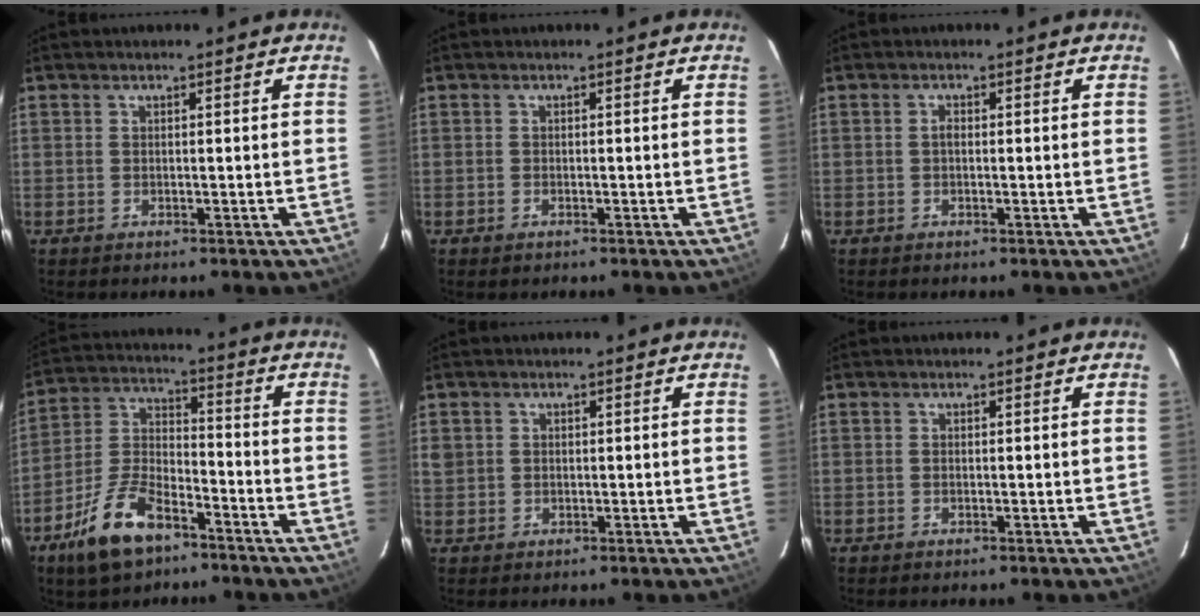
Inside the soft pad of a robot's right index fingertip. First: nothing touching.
{"total": 0.8, "force": [-0.6, 0.6, 0.2], "torque": [-0.003, -0.002, -0.010]}
{"total": 0.8, "force": [-0.1, 0.5, 0.7], "torque": [-0.010, 0.005, -0.004]}
{"total": 13.3, "force": [-8.4, 6.1, 8.3], "torque": [-0.182, 0.005, -0.155]}
{"total": 3.0, "force": [0.4, 2.8, 1.0], "torque": [-0.017, 0.006, 0.009]}
{"total": 0.0}